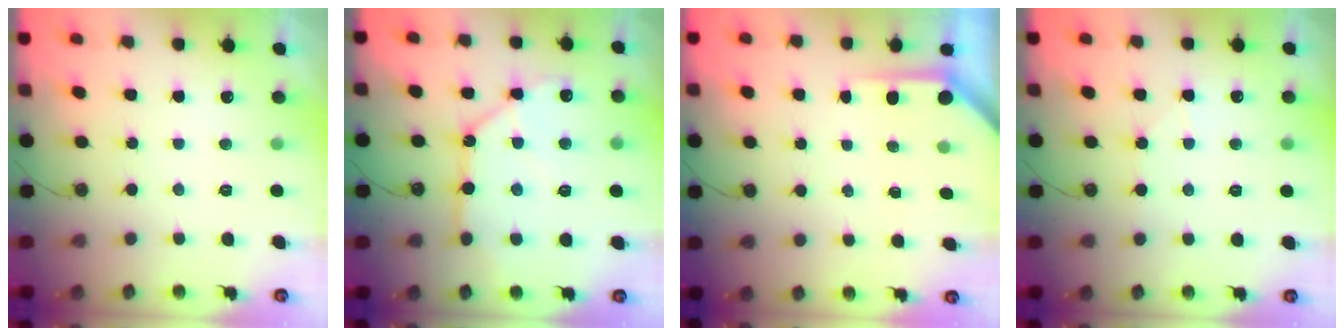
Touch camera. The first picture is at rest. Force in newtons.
{"total": 11.1, "press": 11.0, "slide": 1.1}
{"total": 3.5, "press": 3.5, "slide": 0.4}
{"total": 3.1, "press": 3.1, "slide": 0.5}